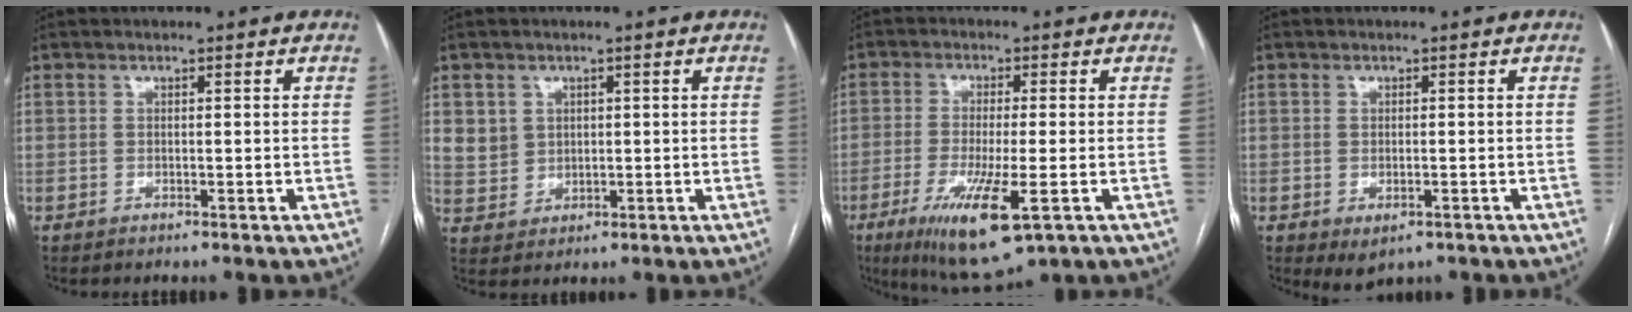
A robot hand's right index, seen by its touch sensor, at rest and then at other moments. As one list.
[{"total": 4.6, "force": [1.7, 4.3, 0.8], "torque": [-0.015, 0.007, 0.044]}, {"total": 11.7, "force": [-5.0, 1.8, 10.4], "torque": [-0.193, -0.036, -0.079]}, {"total": 3.0, "force": [-1.3, 1.6, 2.2], "torque": [-0.033, -0.005, -0.007]}]